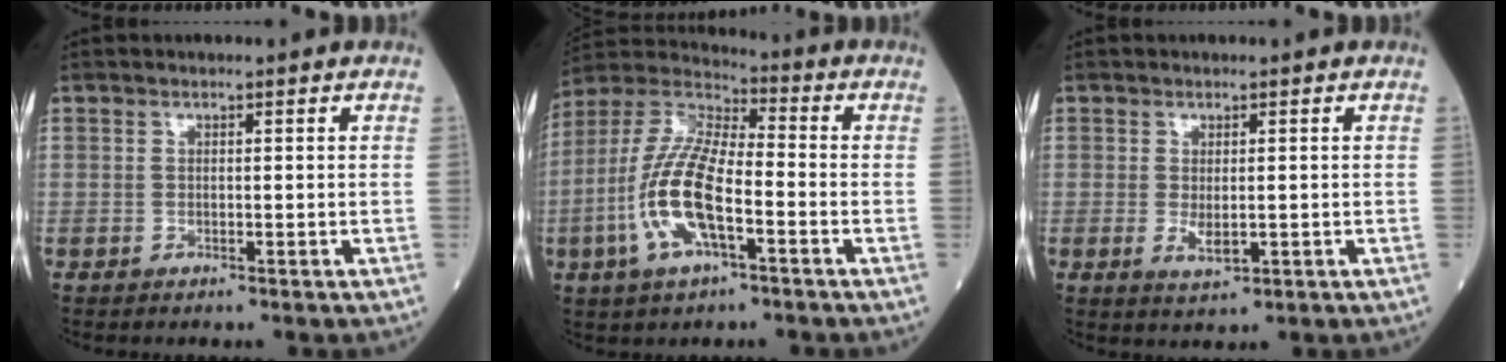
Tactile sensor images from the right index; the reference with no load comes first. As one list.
[{"total": 13.9, "force": [-4.0, 4.2, 12.6], "torque": [-0.274, 0.002, -0.079]}, {"total": 2.6, "force": [-0.3, 1.1, 2.3], "torque": [-0.042, -0.008, 0.000]}]